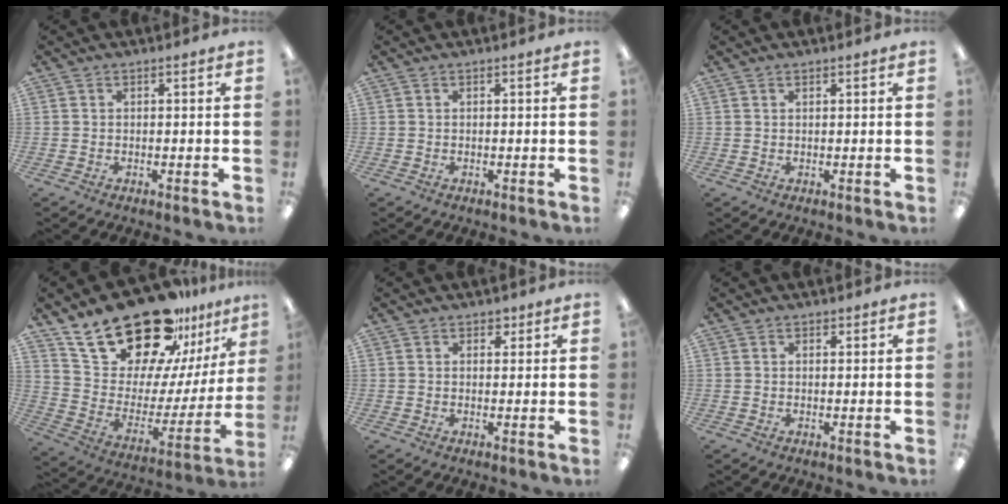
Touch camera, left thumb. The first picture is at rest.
{"total": 0.0}
{"total": 0.7, "force": [0.6, 0.3, 0.2], "torque": [-0.005, 0.001, 0.010]}
{"total": 28.1, "force": [21.1, 12.5, 13.6], "torque": [-0.223, -0.134, 0.386]}
{"total": 2.0, "force": [1.4, 1.3, 0.6], "torque": [-0.005, -0.002, 0.024]}
{"total": 1.0, "force": [0.7, 0.6, 0.2], "torque": [0.003, -0.002, 0.012]}